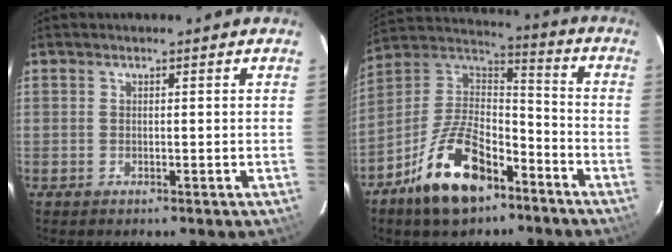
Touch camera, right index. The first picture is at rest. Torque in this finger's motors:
{"motor_torque": [1.10, -1.04, 0.87, 0.21]}